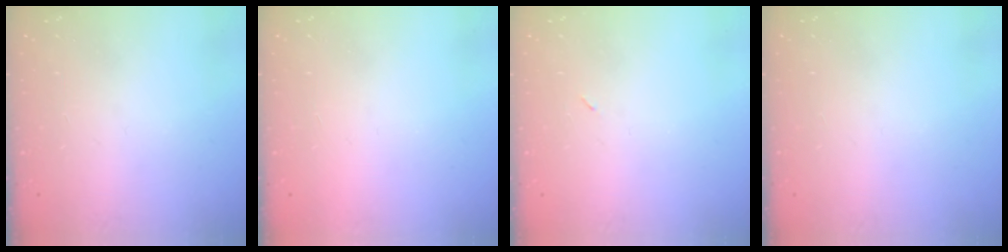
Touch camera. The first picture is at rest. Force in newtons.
{"total": 1.5, "press": 1.5, "slide": 0.1}
{"total": 2.2, "press": 2.1, "slide": 0.9}
{"total": 0.0}